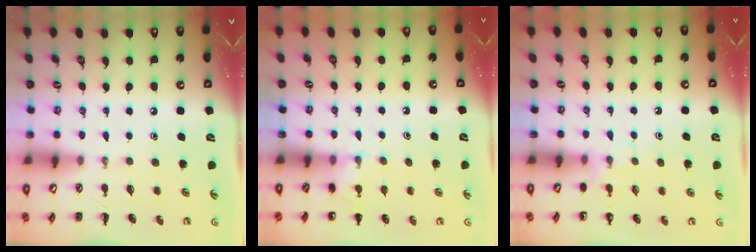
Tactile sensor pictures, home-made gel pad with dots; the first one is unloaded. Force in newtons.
{"total": 5.8, "press": 5.5, "slide": 1.9}
{"total": 5.1, "press": 4.8, "slide": 1.7}